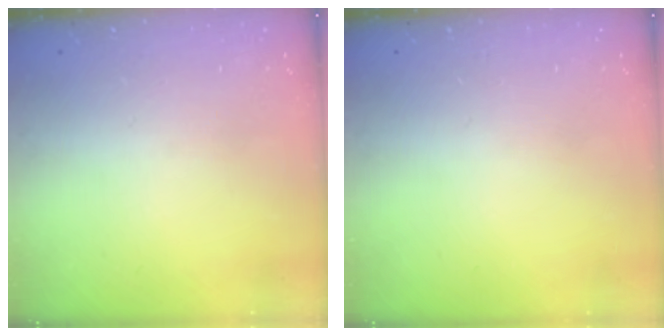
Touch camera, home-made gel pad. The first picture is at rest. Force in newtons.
{"total": 0.0}